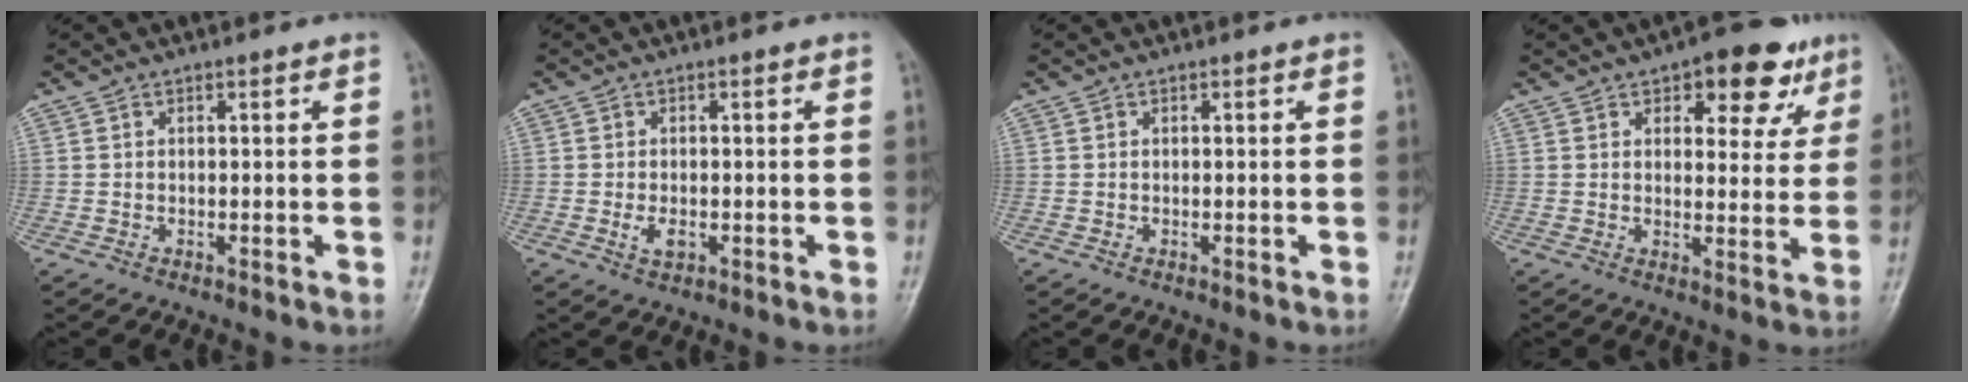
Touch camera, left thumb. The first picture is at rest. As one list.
[{"total": 2.5, "force": [-0.5, 1.4, 2.0], "torque": [-0.034, -0.003, -0.009]}, {"total": 0.0}, {"total": 10.8, "force": [5.9, 5.4, 7.2], "torque": [-0.046, -0.019, 0.072]}]